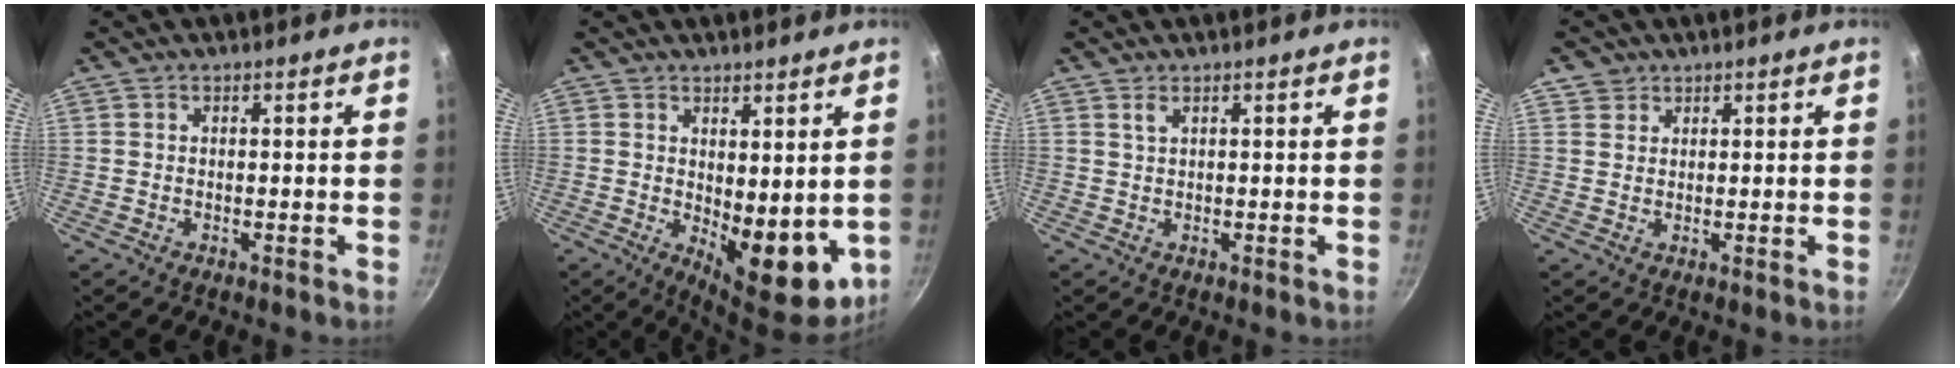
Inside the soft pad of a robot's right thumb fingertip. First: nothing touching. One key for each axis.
{"total": 10.9, "fx": 0.2, "fy": 5.2, "fz": 9.5, "tx": -0.104, "ty": -0.024, "tz": 0.017}
{"total": 1.5, "fx": 0.9, "fy": 0.5, "fz": 1.1, "tx": -0.023, "ty": -0.003, "tz": 0.020}
{"total": 2.5, "fx": 1.4, "fy": 2.1, "fz": 0.2, "tx": 0.015, "ty": 0.003, "tz": 0.023}